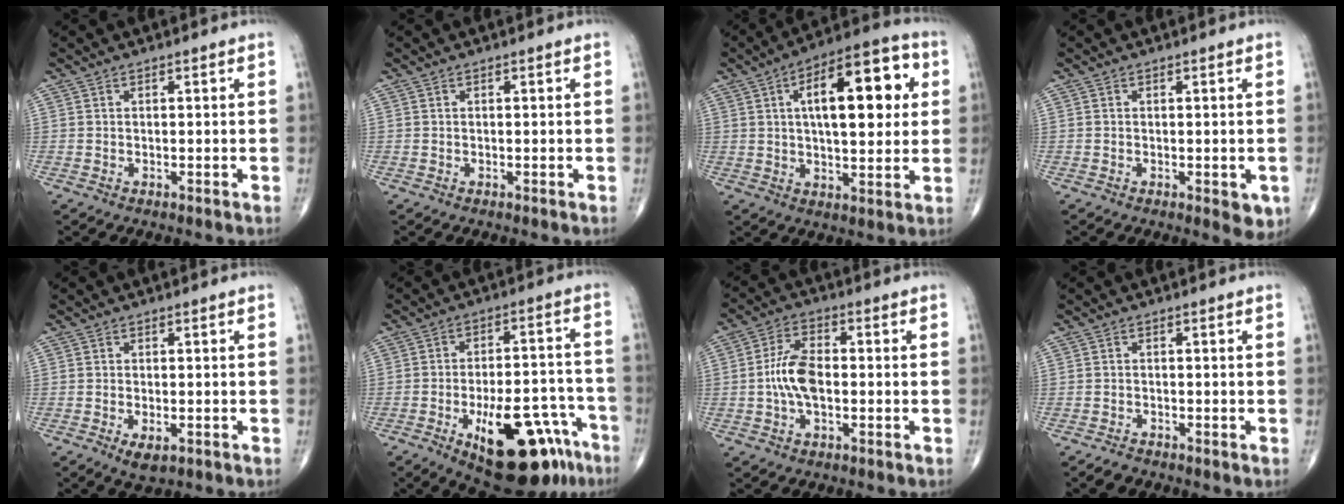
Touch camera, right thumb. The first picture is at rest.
{"total": 0.0}
{"total": 18.5, "force": [4.5, 7.8, 16.2], "torque": [-0.209, 0.012, 0.060]}
{"total": 3.6, "force": [-1.0, 1.7, 3.0], "torque": [-0.019, -0.005, -0.011]}
{"total": 3.2, "force": [-1.4, 1.5, 2.4], "torque": [-0.042, -0.002, -0.018]}
{"total": 21.7, "force": [-11.1, 9.0, 16.3], "torque": [-0.217, 0.058, -0.155]}
{"total": 7.9, "force": [-0.9, 4.2, 6.6], "torque": [-0.134, 0.018, -0.023]}
{"total": 1.8, "force": [-1.5, 0.9, 0.5], "torque": [-0.013, 0.002, -0.025]}